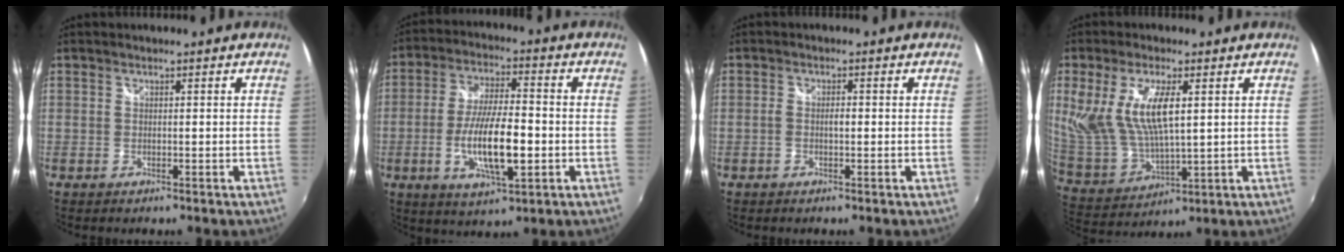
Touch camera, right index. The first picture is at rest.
{"total": 12.9, "force": [-3.0, 3.5, 12.1], "torque": [-0.233, -0.010, -0.051]}
{"total": 1.7, "force": [-0.3, 0.6, 1.5], "torque": [-0.029, 0.002, -0.006]}
{"total": 13.9, "force": [3.9, 5.7, 12.1], "torque": [-0.241, -0.005, 0.090]}